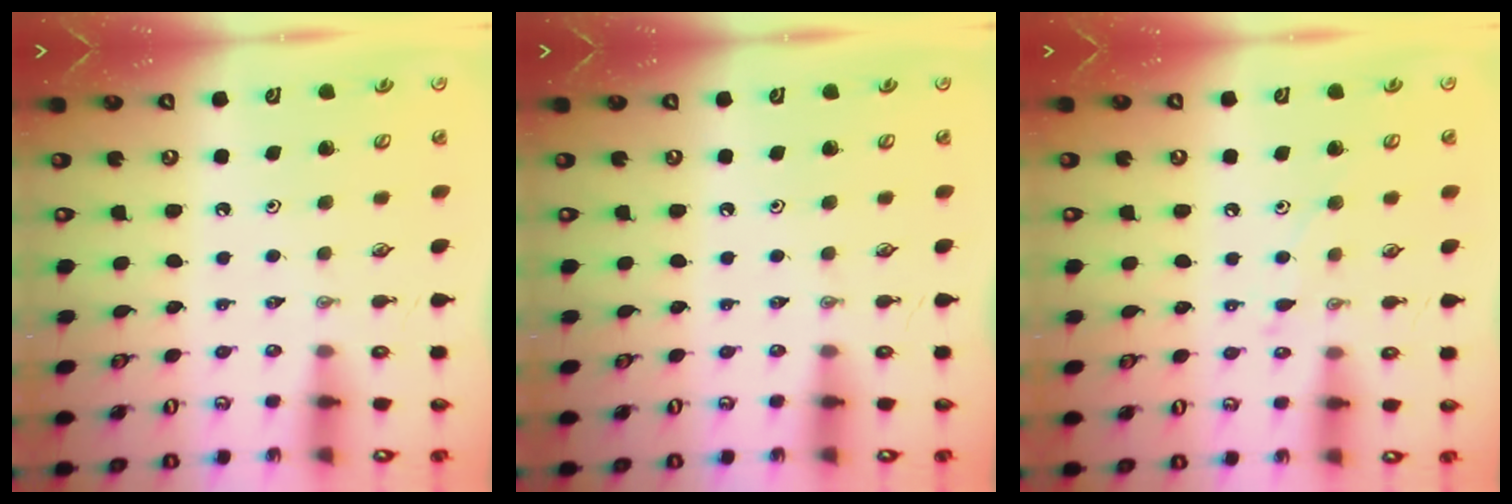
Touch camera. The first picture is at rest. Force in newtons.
{"total": 0.0}
{"total": 6.5, "press": 6.5, "slide": 0.5}